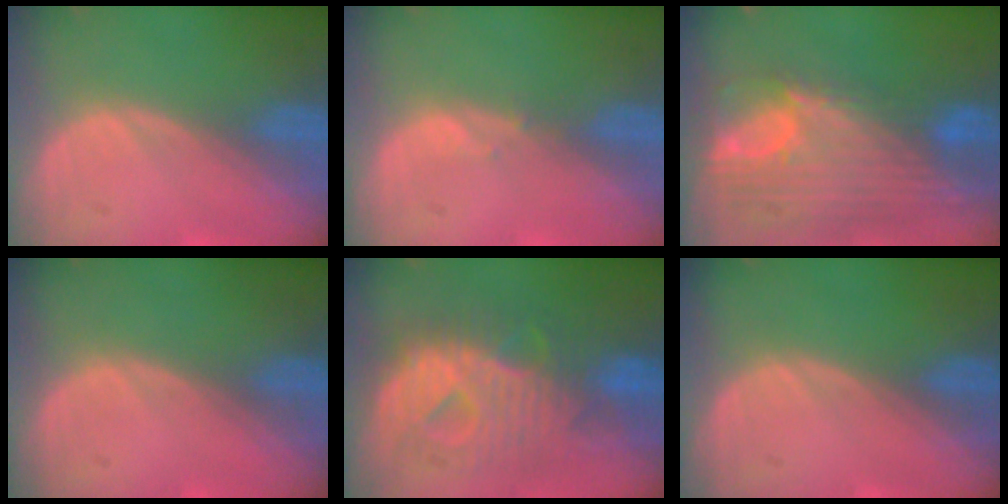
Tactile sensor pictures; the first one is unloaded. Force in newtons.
{"total": 0.6, "press": 0.6, "slide": 0.1}
{"total": 12.1, "press": 10.3, "slide": 6.4}
{"total": 0.0}
{"total": 10.8, "press": 10.7, "slide": 0.9}
{"total": 0.0}